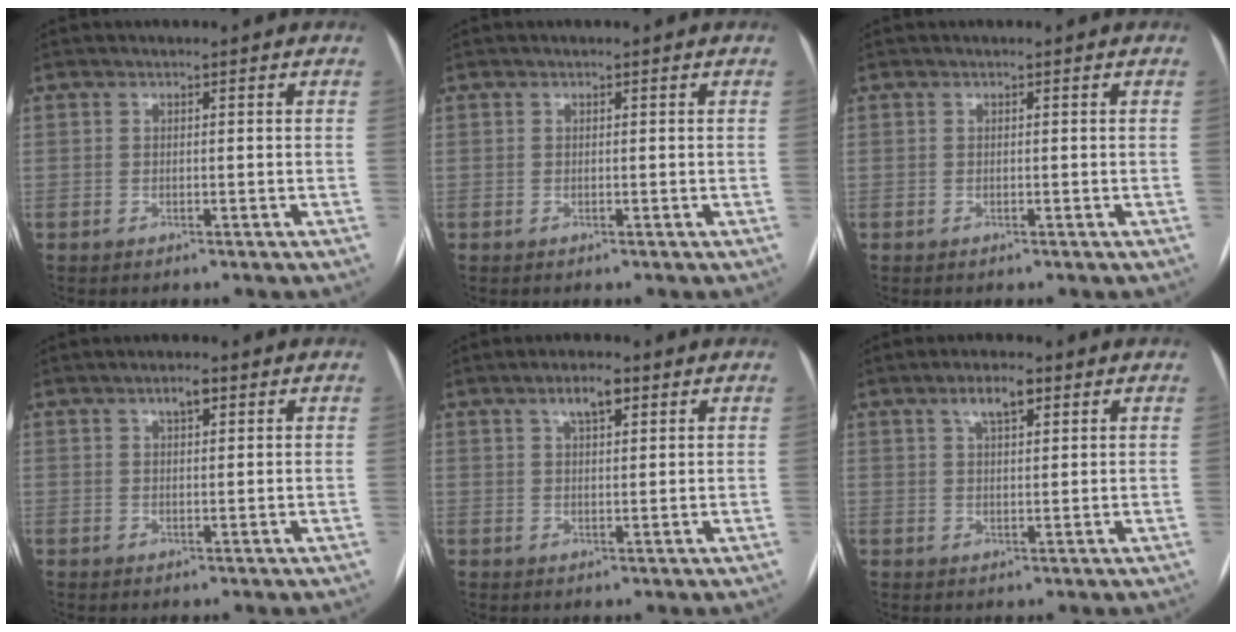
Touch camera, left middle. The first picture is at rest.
{"total": 0.0}
{"total": 0.0}
{"total": 2.4, "force": [1.3, 0.8, 1.8], "torque": [-0.033, 0.005, 0.021]}
{"total": 4.0, "force": [2.2, 1.3, 3.0], "torque": [-0.056, 0.008, 0.038]}
{"total": 4.1, "force": [2.4, 1.3, 3.1], "torque": [-0.058, 0.009, 0.042]}